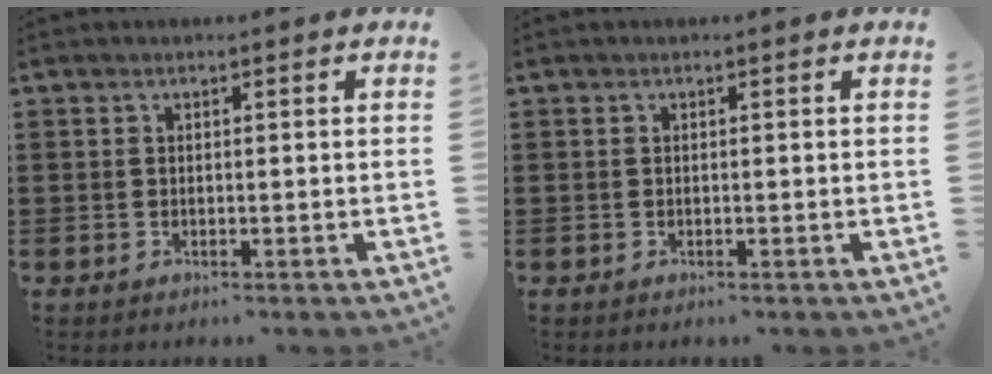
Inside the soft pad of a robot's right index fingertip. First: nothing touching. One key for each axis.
{"total": 0.0}